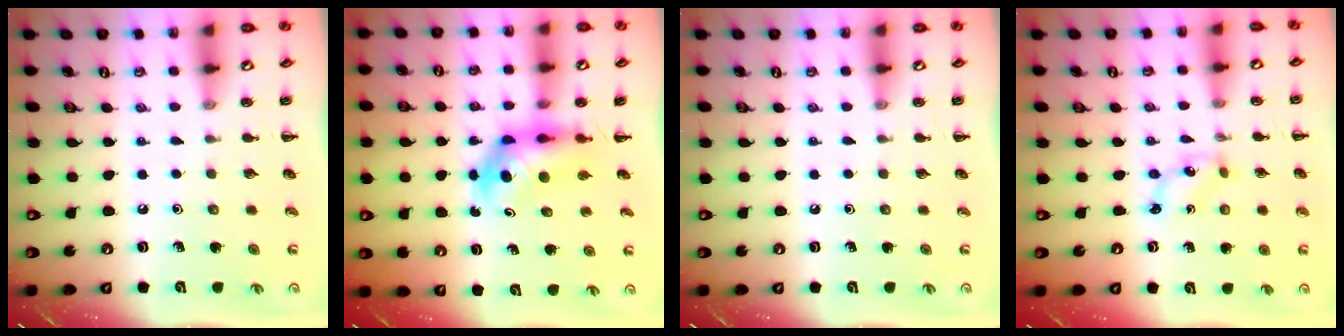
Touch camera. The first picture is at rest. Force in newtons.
{"total": 5.2, "press": 5.1, "slide": 1.0}
{"total": 0.0}
{"total": 1.6, "press": 1.5, "slide": 0.3}